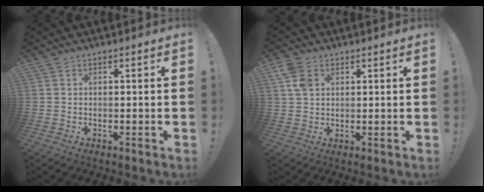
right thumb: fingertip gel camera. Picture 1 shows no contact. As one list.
[{"total": 6.4, "force": [2.6, 4.6, 3.7], "torque": [-0.070, 0.001, 0.051]}]